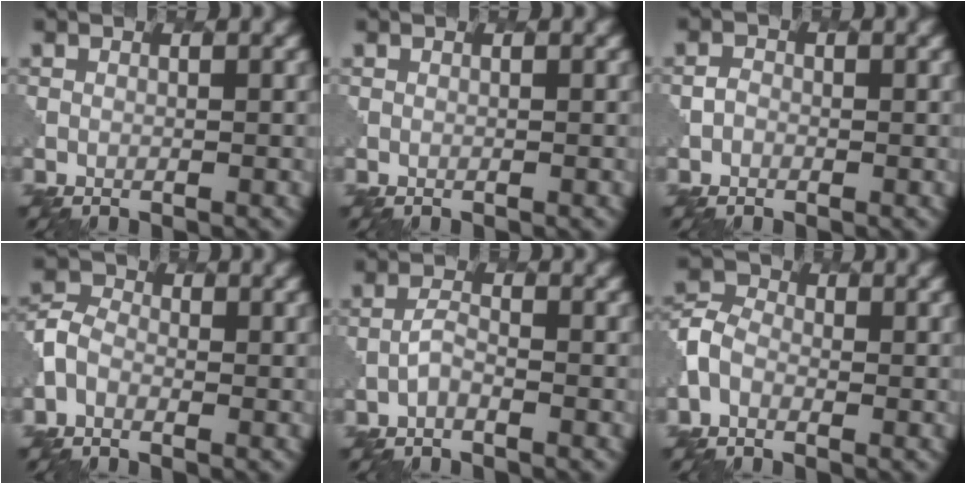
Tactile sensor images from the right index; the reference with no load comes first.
{"total": 0.0}
{"total": 0.8, "force": [-0.3, 0.7, 0.0], "torque": [-0.001, 0.002, -0.007]}
{"total": 2.4, "force": [-0.8, 1.9, 1.3], "torque": [-0.035, 0.004, -0.023]}
{"total": 0.9, "force": [-0.5, 0.3, 0.6], "torque": [-0.016, 0.004, -0.014]}
{"total": 2.8, "force": [-0.9, 2.1, 1.6], "torque": [-0.039, 0.006, -0.029]}